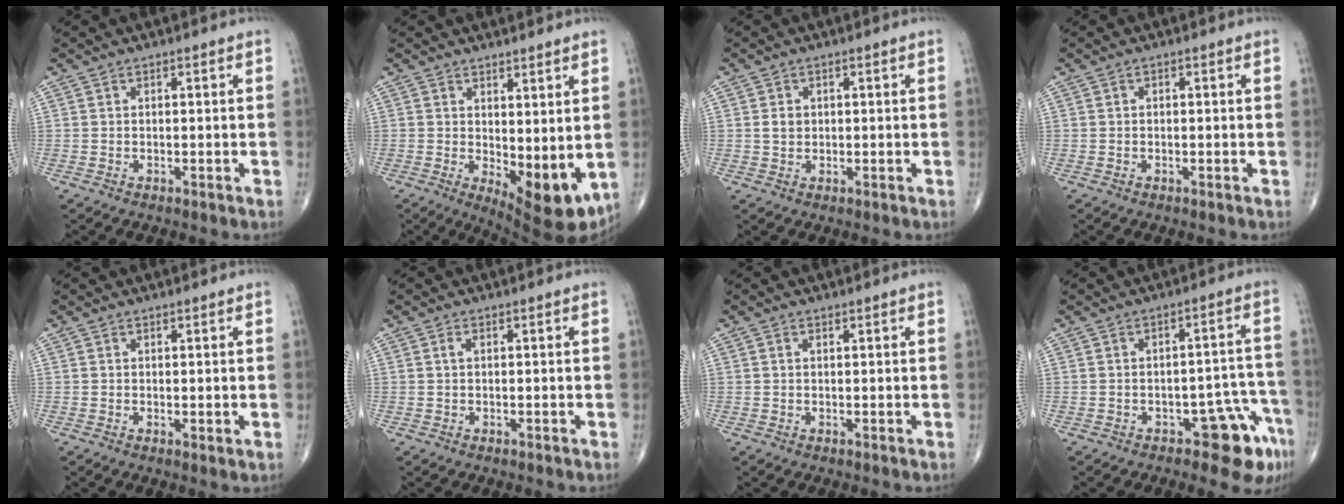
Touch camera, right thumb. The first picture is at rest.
{"total": 9.9, "force": [-0.3, 4.1, 9.1], "torque": [-0.115, -0.026, 0.012]}
{"total": 2.1, "force": [0.3, 1.8, 1.2], "torque": [-0.014, 0.002, 0.008]}
{"total": 0.0}
{"total": 0.8, "force": [0.3, 0.2, 0.8], "torque": [-0.018, -0.006, 0.004]}
{"total": 0.9, "force": [0.2, 0.4, 0.7], "torque": [-0.013, 0.001, 0.001]}
{"total": 0.7, "force": [0.3, 0.4, 0.4], "torque": [-0.009, -0.001, 0.005]}
{"total": 8.7, "force": [-5.2, 3.9, 5.8], "torque": [-0.037, 0.044, -0.061]}